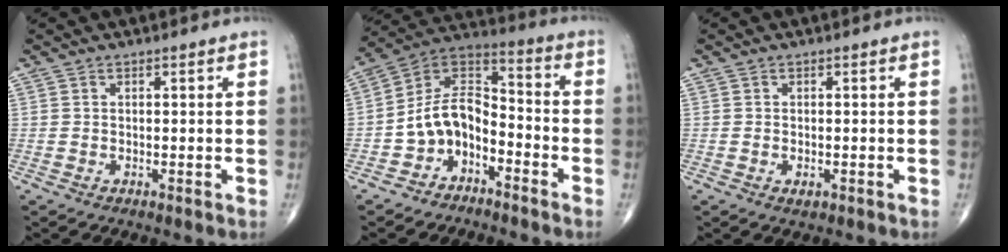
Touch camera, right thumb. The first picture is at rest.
{"total": 10.5, "force": [-4.9, 6.9, 6.2], "torque": [-0.091, 0.083, -0.099]}
{"total": 1.4, "force": [-0.5, 0.7, 1.0], "torque": [-0.018, 0.000, -0.006]}